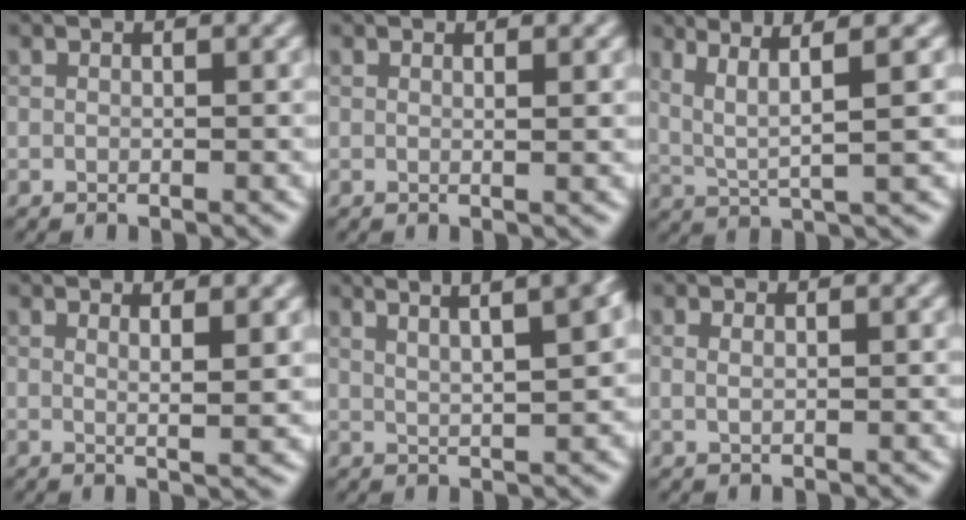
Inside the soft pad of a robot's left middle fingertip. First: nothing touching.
{"total": 1.2, "force": [0.4, 0.5, 1.0], "torque": [-0.007, 0.004, -0.002]}
{"total": 4.4, "force": [1.8, 0.5, 4.0], "torque": [-0.080, 0.007, 0.050]}
{"total": 2.9, "force": [1.3, 0.7, 2.5], "torque": [-0.028, -0.001, 0.019]}
{"total": 7.6, "force": [4.4, 2.2, 5.8], "torque": [-0.049, 0.048, 0.038]}
{"total": 0.6, "force": [0.1, 0.3, 0.6], "torque": [-0.010, -0.002, 0.002]}